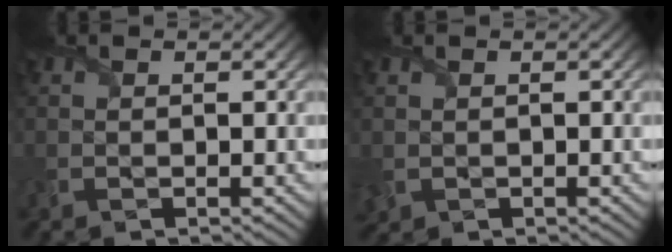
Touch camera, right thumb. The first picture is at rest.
{"total": 1.5, "force": [0.3, 1.4, 0.5], "torque": [-0.024, -0.006, 0.005]}